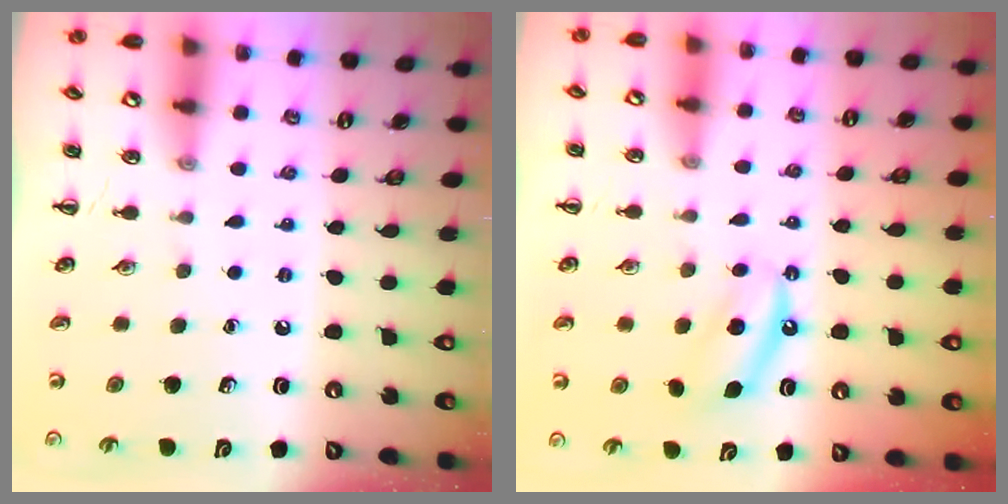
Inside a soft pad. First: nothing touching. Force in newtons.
{"total": 5.6, "press": 5.4, "slide": 1.5}